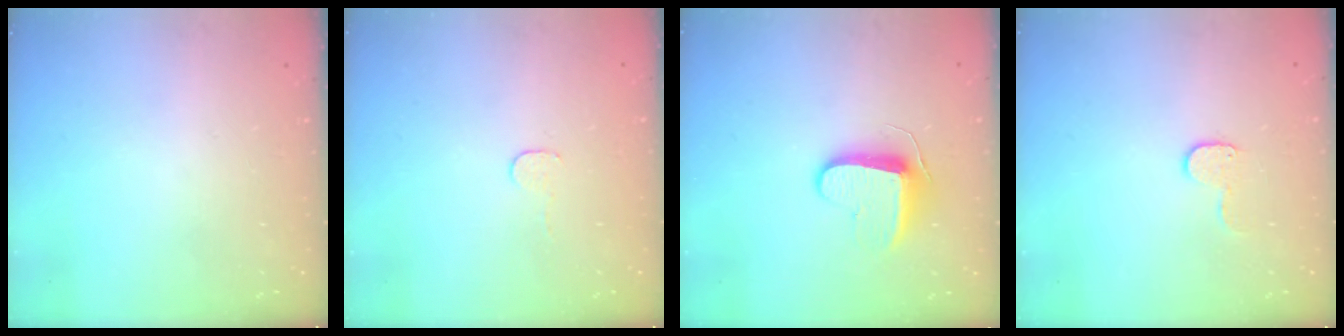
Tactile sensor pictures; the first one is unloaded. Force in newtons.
{"total": 2.7, "press": 2.7, "slide": 0.2}
{"total": 9.5, "press": 9.5, "slide": 0.3}
{"total": 5.5, "press": 5.5, "slide": 0.5}